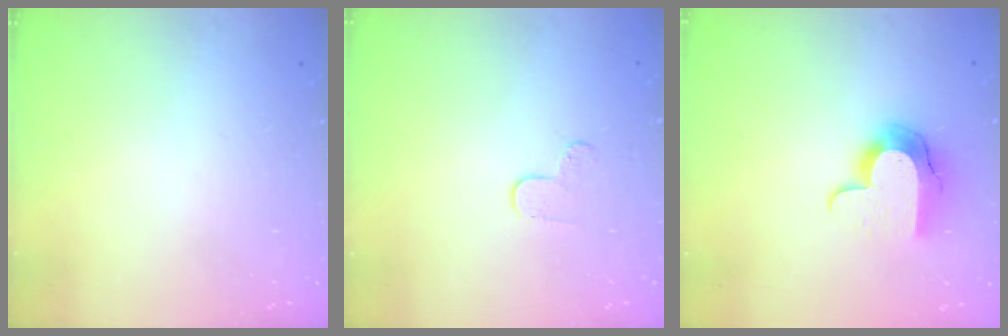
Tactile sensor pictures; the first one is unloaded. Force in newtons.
{"total": 4.0, "press": 3.9, "slide": 0.4}
{"total": 10.8, "press": 10.7, "slide": 0.7}